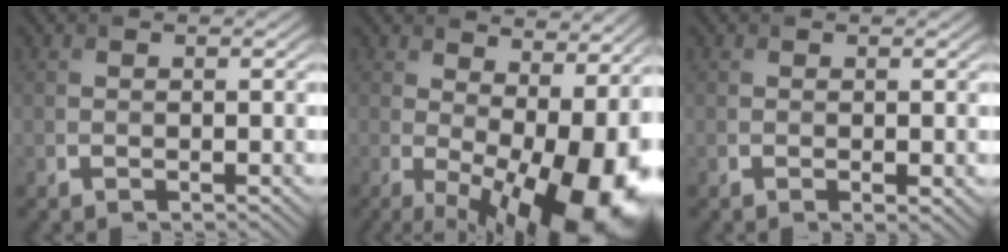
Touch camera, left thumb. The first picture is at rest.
{"total": 16.2, "force": [-1.5, 8.0, 14.0], "torque": [-0.181, -0.035, 0.017]}
{"total": 0.8, "force": [-0.1, 0.1, 0.8], "torque": [-0.014, -0.004, -0.001]}